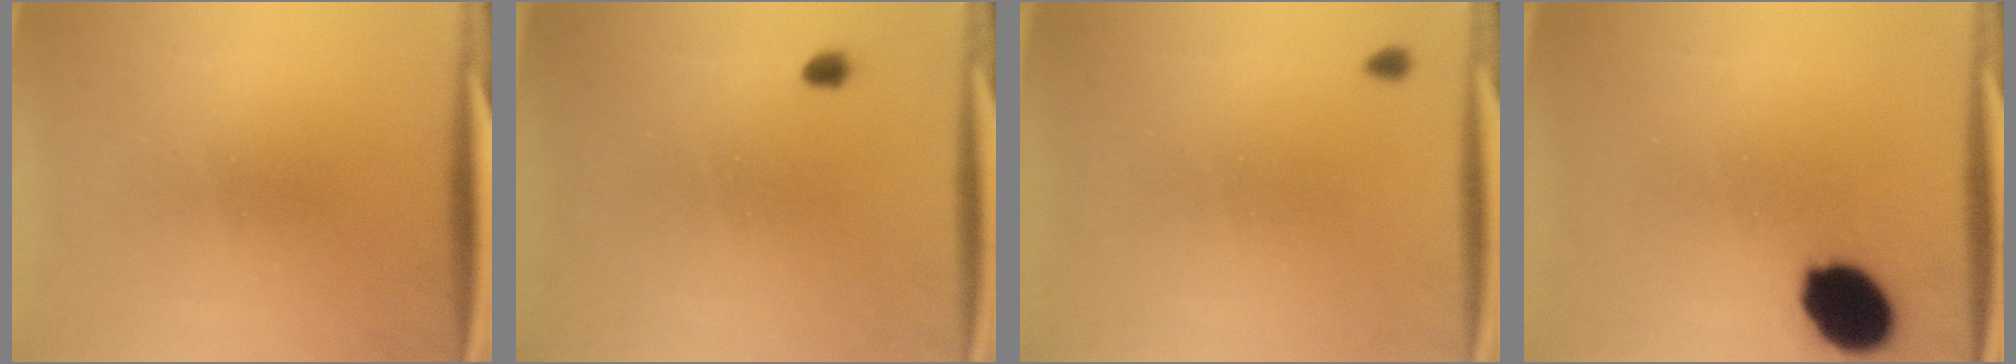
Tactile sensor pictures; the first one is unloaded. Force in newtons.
{"total": 1.3}
{"total": 0.8}
{"total": 11.9}